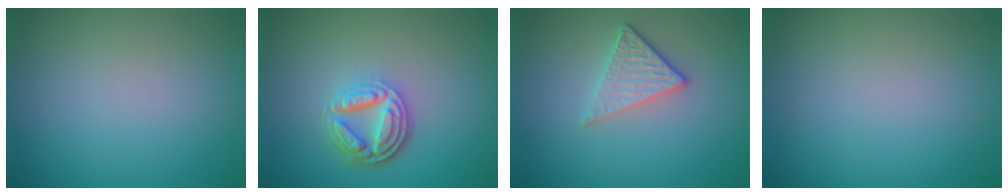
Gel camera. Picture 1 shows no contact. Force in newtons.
{"total": 4.6, "press": 3.6, "slide": 3.0}
{"total": 3.0, "press": 2.6, "slide": 1.6}
{"total": 0.0}